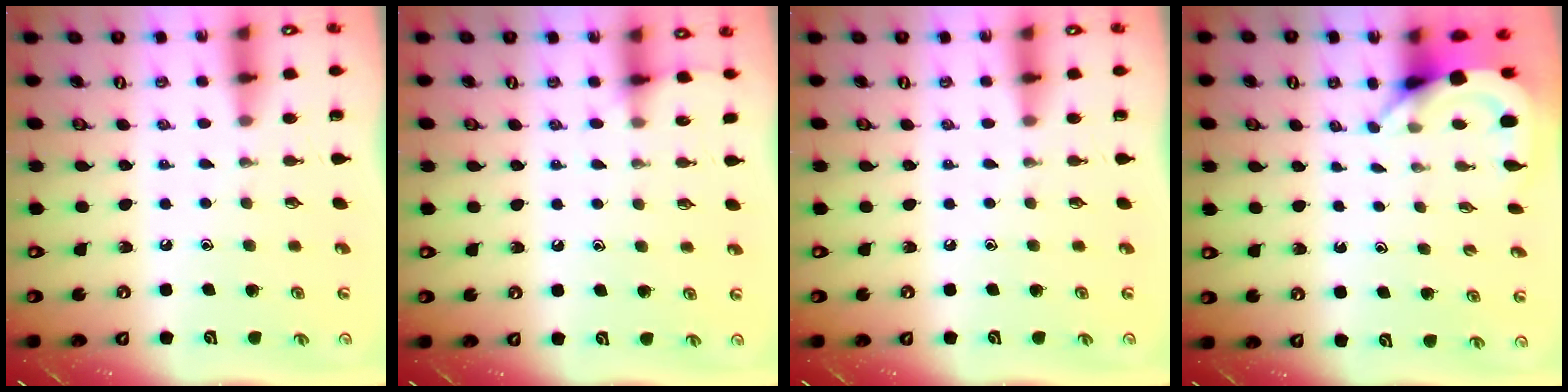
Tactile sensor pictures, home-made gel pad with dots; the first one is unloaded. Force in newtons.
{"total": 4.8, "press": 4.8, "slide": 0.7}
{"total": 0.0}
{"total": 3.5, "press": 3.5, "slide": 0.2}